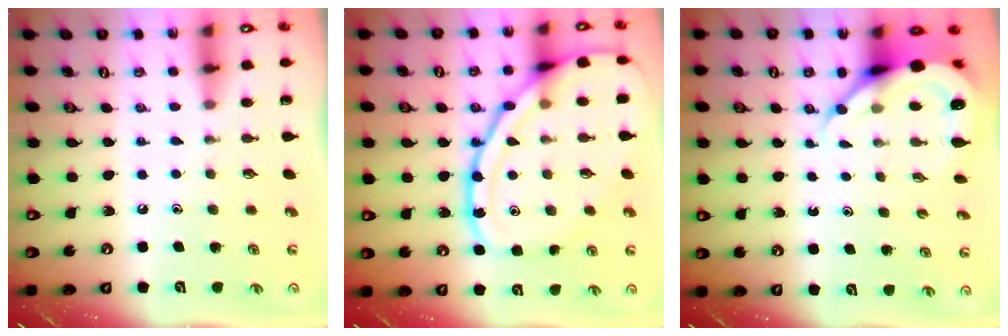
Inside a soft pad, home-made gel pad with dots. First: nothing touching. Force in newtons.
{"total": 19.8, "press": 19.8, "slide": 1.8}
{"total": 8.7, "press": 8.6, "slide": 1.0}